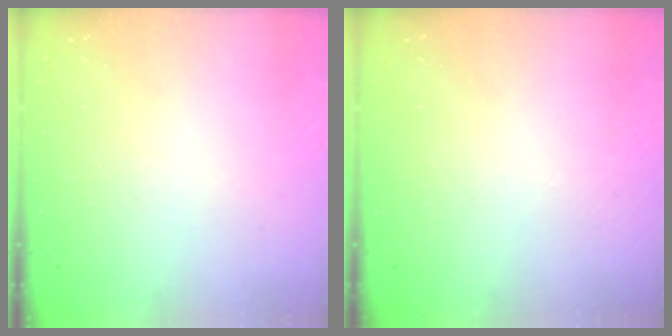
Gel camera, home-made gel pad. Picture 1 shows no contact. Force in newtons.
{"total": 0.0}